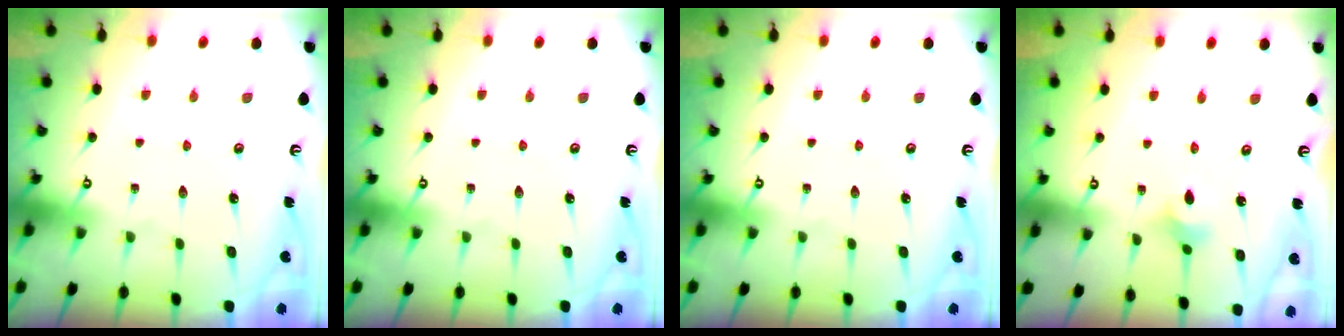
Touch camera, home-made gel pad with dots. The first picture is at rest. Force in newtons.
{"total": 0.0}
{"total": 0.0}
{"total": 3.5, "press": 3.4, "slide": 0.7}